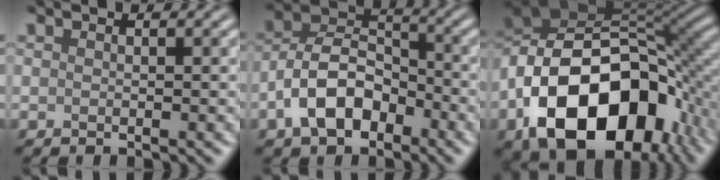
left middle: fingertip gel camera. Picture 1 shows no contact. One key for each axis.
{"total": 6.8, "fx": -3.1, "fy": 4.2, "fz": 4.4, "tx": -0.076, "ty": 0.008, "tz": -0.066}
{"total": 17.7, "fx": -6.4, "fy": 11.2, "fz": 12.2, "tx": -0.221, "ty": -0.015, "tz": -0.113}